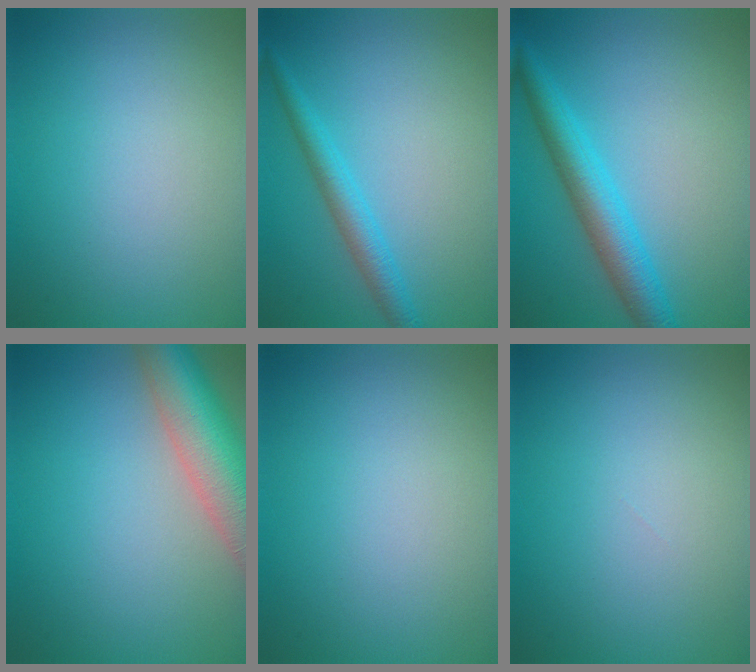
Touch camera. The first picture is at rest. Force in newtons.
{"total": 2.8, "press": 2.8, "slide": 0.0}
{"total": 4.9, "press": 4.9, "slide": 0.1}
{"total": 8.9, "press": 8.8, "slide": 0.7}
{"total": 0.0}
{"total": 0.0}